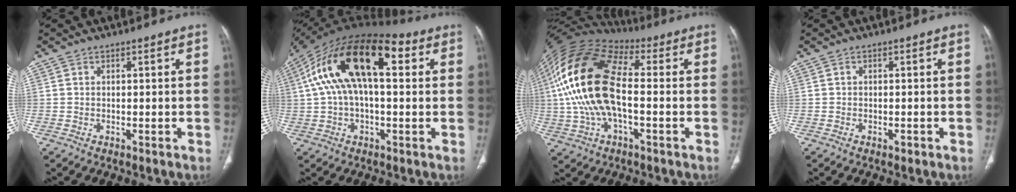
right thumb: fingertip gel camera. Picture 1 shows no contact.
{"total": 20.8, "force": [5.0, 10.0, 17.6], "torque": [-0.313, 0.051, 0.071]}
{"total": 20.8, "force": [0.1, 10.1, 18.2], "torque": [-0.380, 0.027, -0.003]}
{"total": 0.8, "force": [-0.4, 0.6, 0.5], "torque": [-0.005, 0.000, -0.007]}